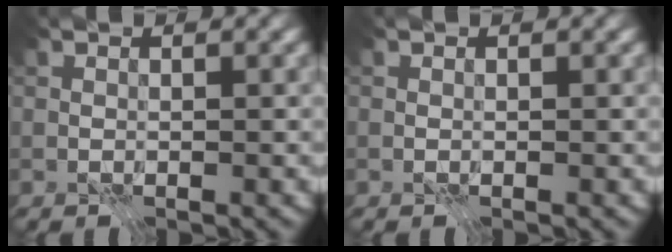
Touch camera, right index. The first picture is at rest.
{"total": 0.0}